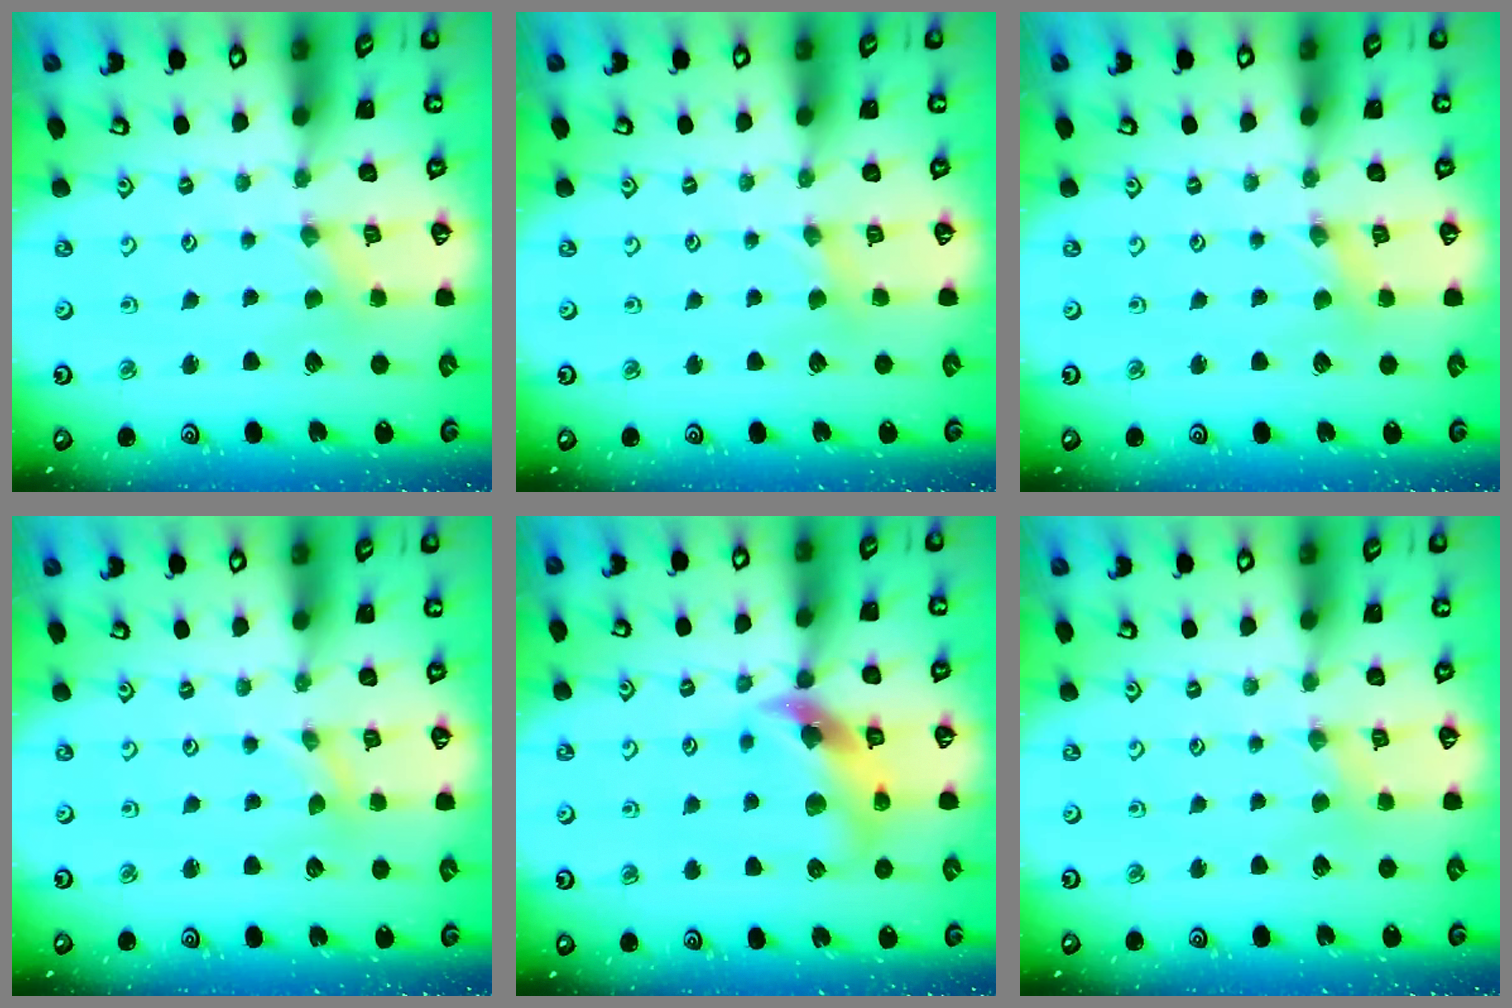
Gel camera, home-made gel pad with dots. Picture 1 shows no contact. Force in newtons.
{"total": 2.3, "press": 2.3, "slide": 0.3}
{"total": 1.4, "press": 1.3, "slide": 0.2}
{"total": 0.0}
{"total": 11.6, "press": 11.5, "slide": 1.7}
{"total": 1.8, "press": 1.8, "slide": 0.3}